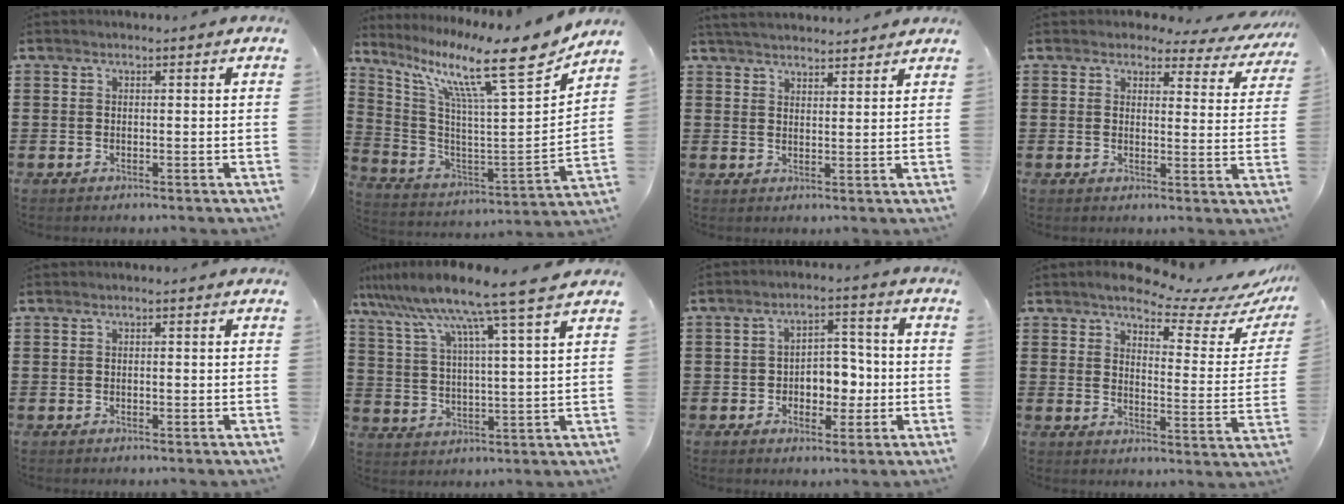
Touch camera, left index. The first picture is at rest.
{"total": 14.8, "force": [10.7, 1.3, 10.1], "torque": [-0.204, -0.071, 0.163]}
{"total": 3.6, "force": [3.6, 0.5, 0.2], "torque": [-0.014, -0.008, 0.068]}
{"total": 3.5, "force": [3.0, 1.4, 0.9], "torque": [-0.025, -0.010, 0.052]}
{"total": 0.5, "force": [0.0, 0.2, 0.5], "torque": [-0.010, -0.002, 0.001]}
{"total": 10.5, "force": [8.6, -1.0, 6.0], "torque": [-0.150, -0.047, 0.137]}
{"total": 5.4, "force": [-1.0, 4.1, 3.5], "torque": [-0.057, 0.006, -0.025]}
{"total": 6.3, "force": [5.6, 1.0, 2.8], "torque": [-0.057, -0.039, 0.089]}